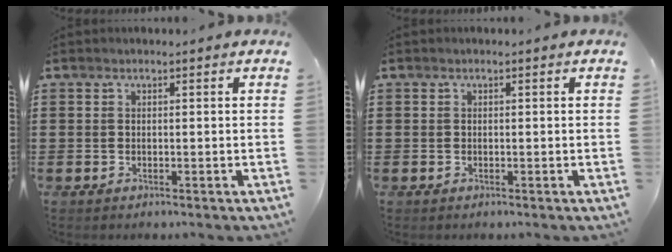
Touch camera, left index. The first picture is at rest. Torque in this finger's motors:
{"motor_torque": [-0.01, 0.01, 0.00, 0.00]}